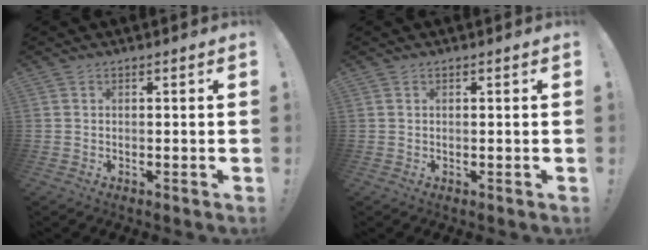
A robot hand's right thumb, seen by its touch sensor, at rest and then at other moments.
{"total": 0.0}